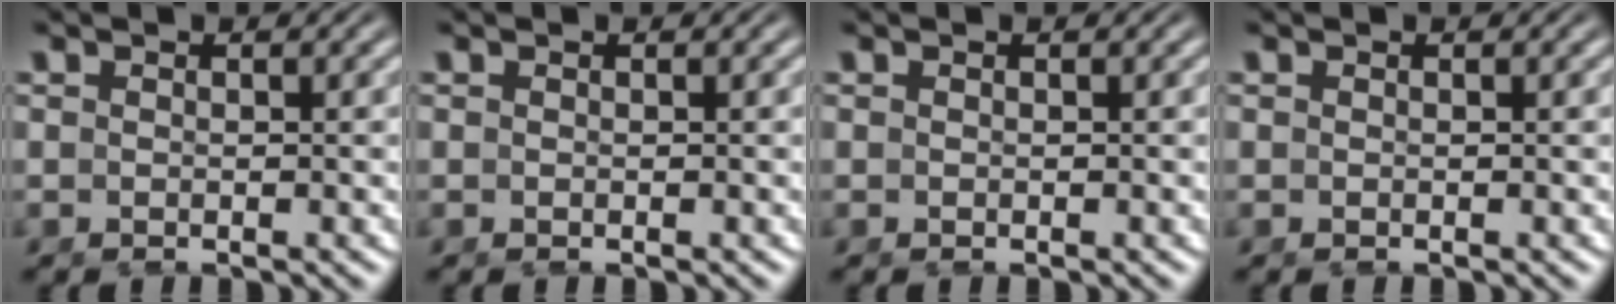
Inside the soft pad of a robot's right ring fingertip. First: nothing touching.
{"total": 0.0}
{"total": 0.0}
{"total": 0.0}